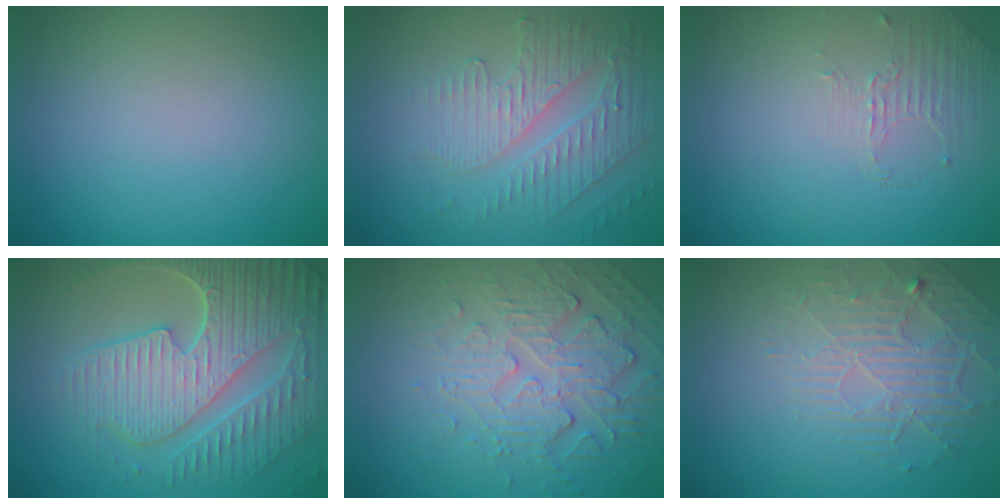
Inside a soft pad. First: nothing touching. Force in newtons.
{"total": 4.0, "press": 3.4, "slide": 2.0}
{"total": 1.2, "press": 0.4, "slide": 1.1}
{"total": 8.8, "press": 6.4, "slide": 6.0}
{"total": 5.3, "press": 3.7, "slide": 3.7}
{"total": 2.6, "press": 2.0, "slide": 1.7}